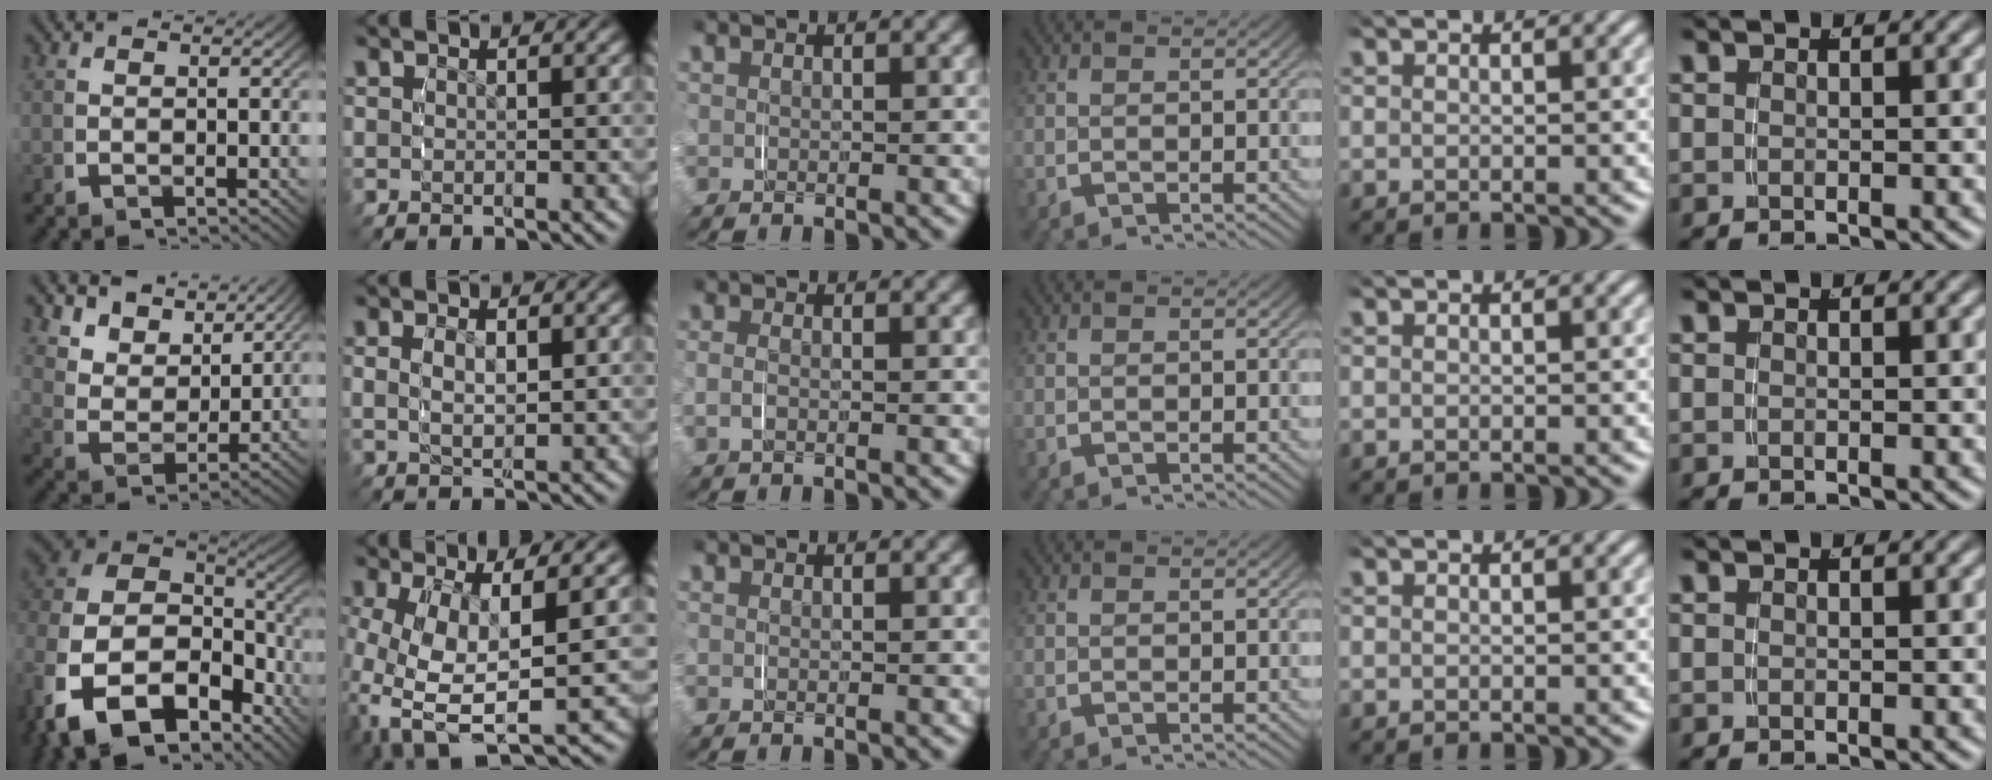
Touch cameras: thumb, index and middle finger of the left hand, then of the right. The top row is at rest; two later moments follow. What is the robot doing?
{"motion": "grasp_and_lifting", "object": "jacket"}